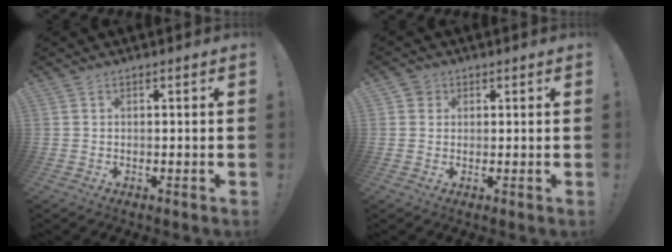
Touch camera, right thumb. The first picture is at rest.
{"total": 2.7, "force": [1.2, 2.4, 0.7], "torque": [-0.011, 0.000, 0.021]}